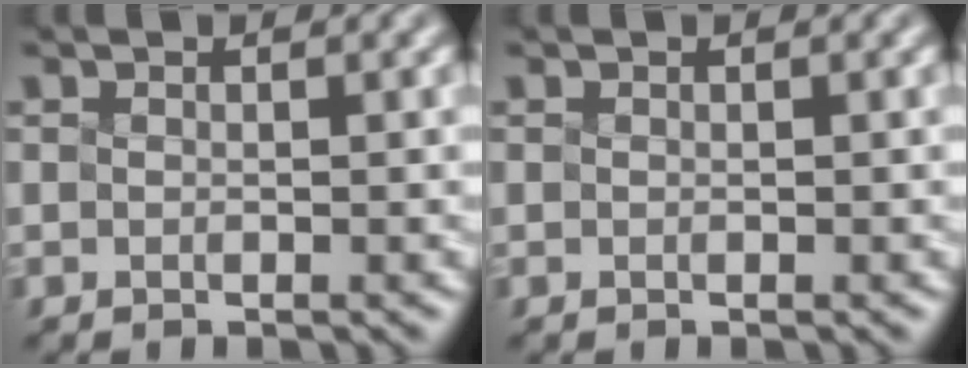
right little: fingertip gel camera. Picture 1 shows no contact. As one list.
[{"total": 0.0}]